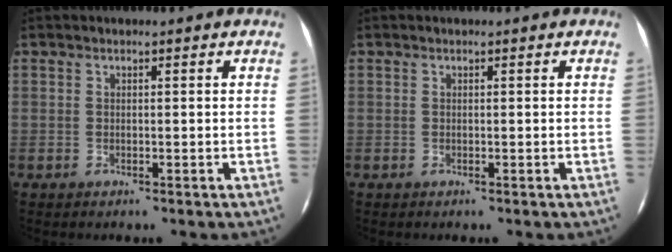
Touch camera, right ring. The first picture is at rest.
{"total": 0.0}